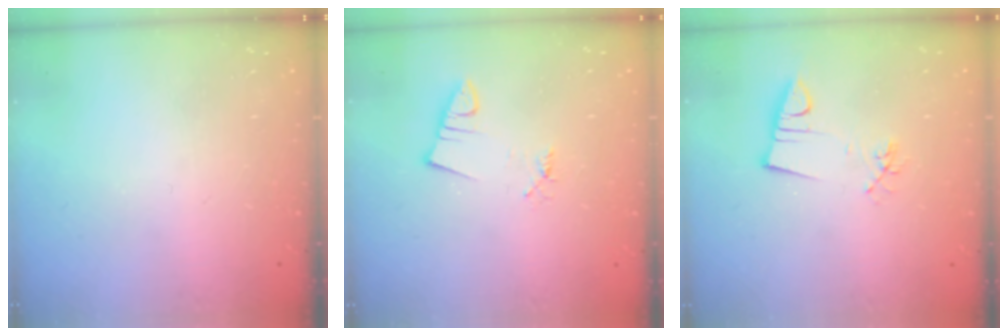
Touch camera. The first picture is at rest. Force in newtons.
{"total": 1.1, "press": 1.1, "slide": 0.0}
{"total": 3.4, "press": 1.9, "slide": 2.8}